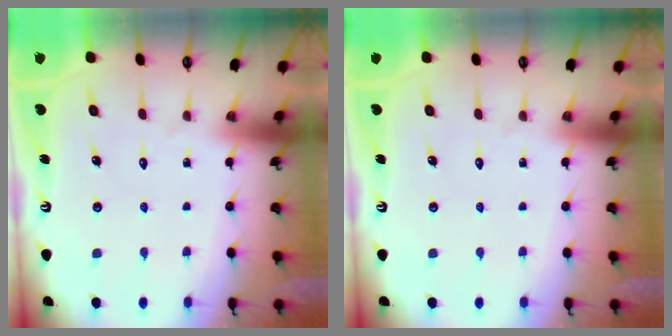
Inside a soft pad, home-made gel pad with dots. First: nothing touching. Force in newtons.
{"total": 0.0}